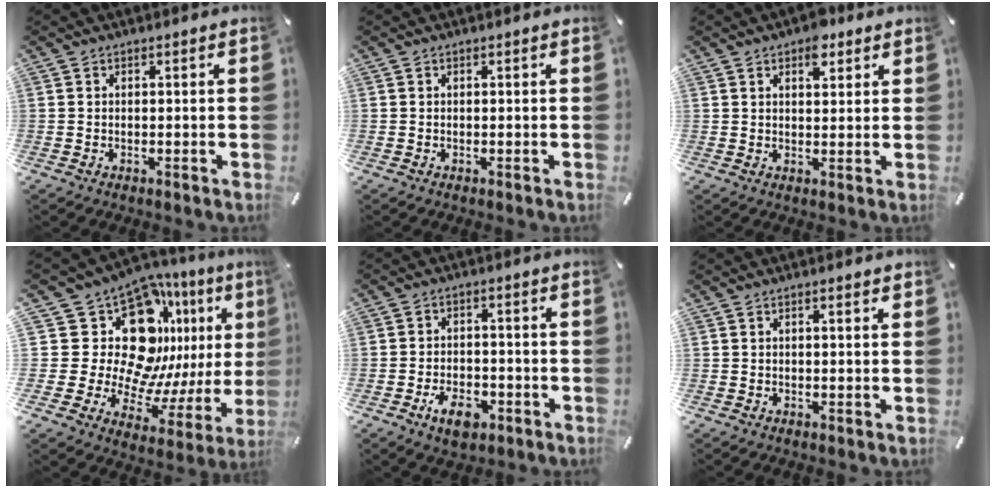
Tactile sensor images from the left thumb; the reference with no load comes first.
{"total": 0.0}
{"total": 5.2, "force": [3.0, 3.0, 2.9], "torque": [-0.026, -0.007, 0.046]}
{"total": 23.0, "force": [10.9, 14.5, 14.1], "torque": [-0.229, -0.113, 0.220]}
{"total": 6.6, "force": [-3.2, 4.2, 3.9], "torque": [-0.077, 0.008, -0.061]}
{"total": 0.8, "force": [0.5, 0.3, 0.5], "torque": [-0.011, 0.001, 0.008]}